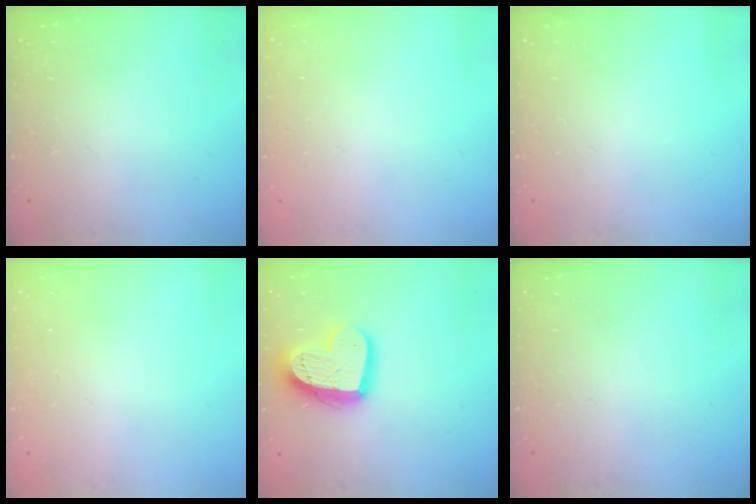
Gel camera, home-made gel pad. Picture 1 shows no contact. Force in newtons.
{"total": 0.0}
{"total": 0.0}
{"total": 0.0}
{"total": 16.1, "press": 16.1, "slide": 1.0}
{"total": 0.0}